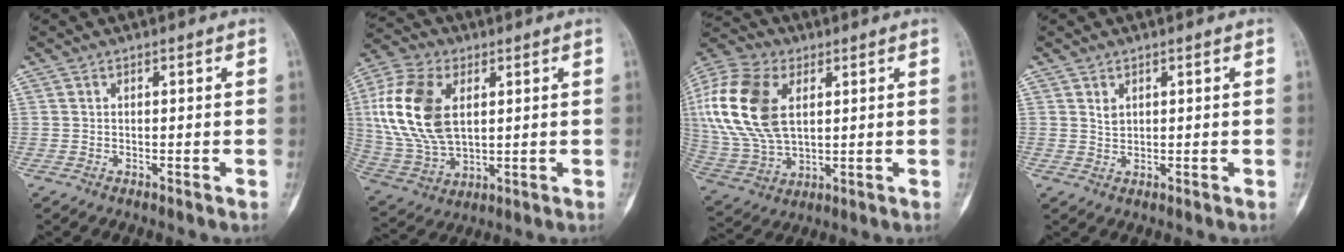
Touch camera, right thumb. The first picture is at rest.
{"total": 17.4, "force": [3.6, 10.7, 13.2], "torque": [-0.267, -0.004, 0.075]}
{"total": 20.1, "force": [4.9, 12.6, 14.9], "torque": [-0.323, -0.005, 0.093]}
{"total": 1.5, "force": [0.8, 1.0, 0.7], "torque": [-0.004, -0.005, 0.019]}